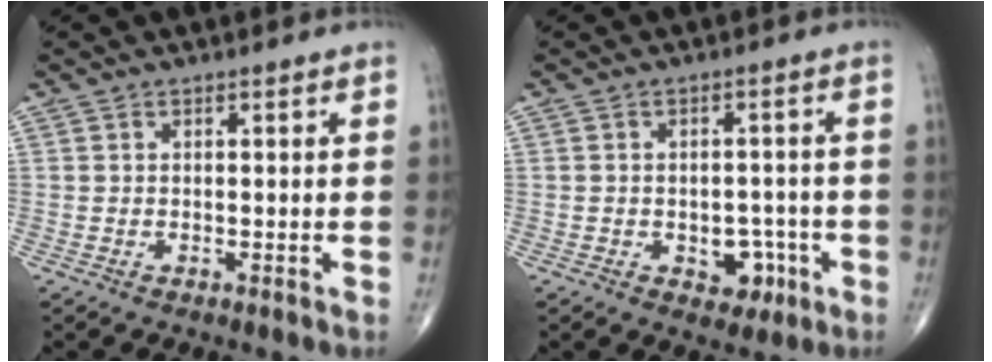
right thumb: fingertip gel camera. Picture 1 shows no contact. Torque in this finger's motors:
{"motor_torque": [2.56, 2.45, 0.24, -0.42, -0.03]}